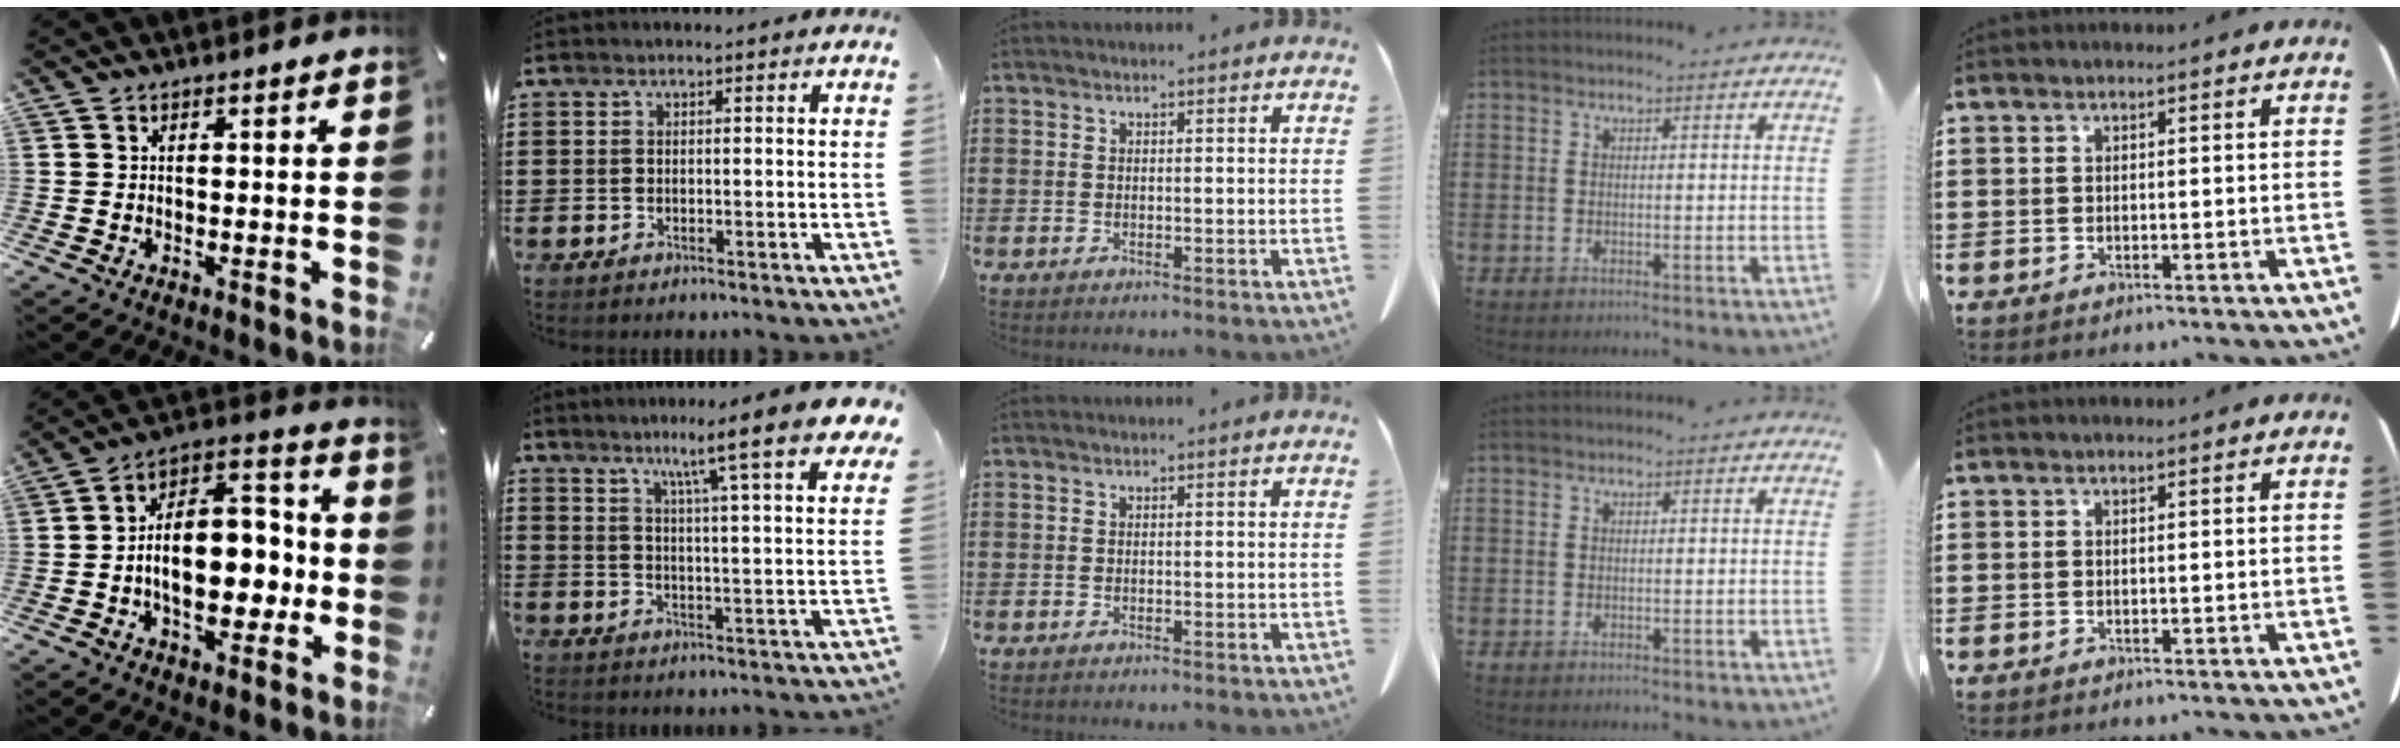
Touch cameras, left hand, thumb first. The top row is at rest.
{"thumb": {"total": 15.8, "force": [-2.6, 10.7, 11.3], "torque": [-0.150, 0.004, -0.044]}, "index": {"total": 10.2, "force": [7.4, 0.3, 7.1], "torque": [-0.128, -0.041, 0.111]}}